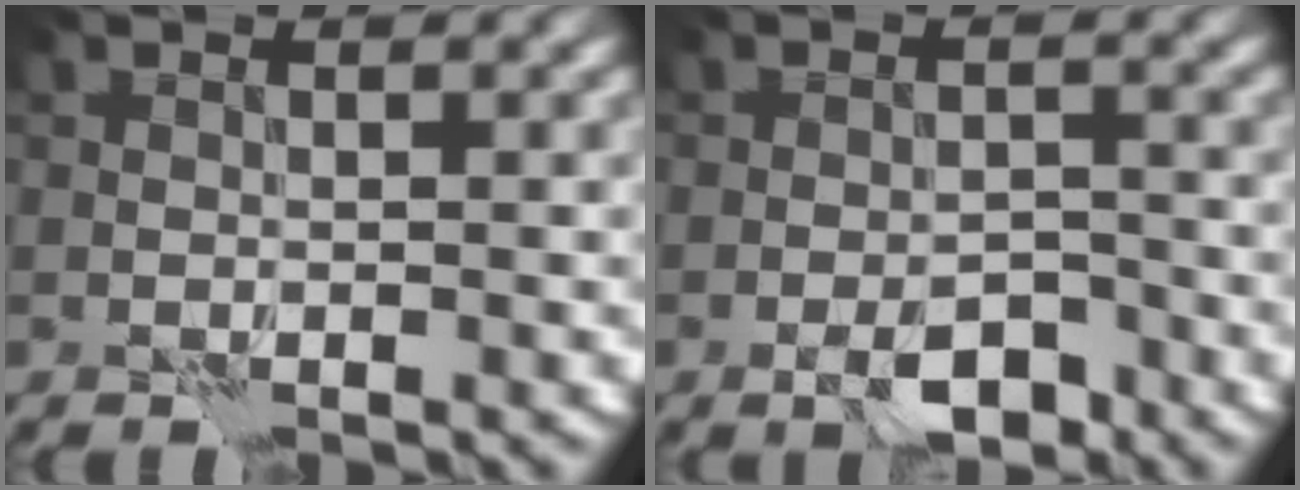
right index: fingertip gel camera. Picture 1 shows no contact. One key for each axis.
{"total": 3.9, "fx": -2.5, "fy": 1.6, "fz": 2.6, "tx": -0.036, "ty": 0.001, "tz": -0.041}